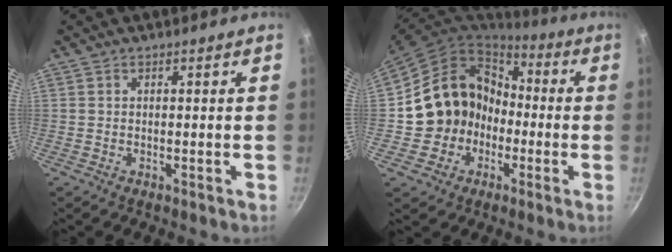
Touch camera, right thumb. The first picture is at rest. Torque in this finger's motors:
{"motor_torque": [0.26, 0.77, -0.06, 0.10, 0.35]}